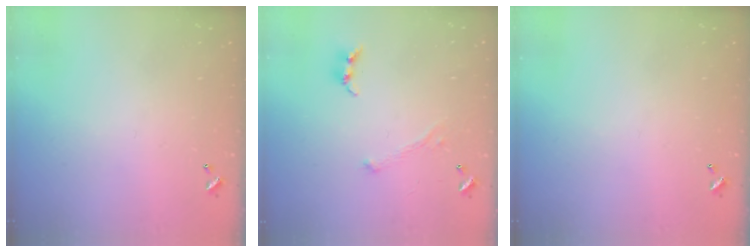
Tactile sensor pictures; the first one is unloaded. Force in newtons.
{"total": 0.8, "press": 0.7, "slide": 0.4}
{"total": 0.0}